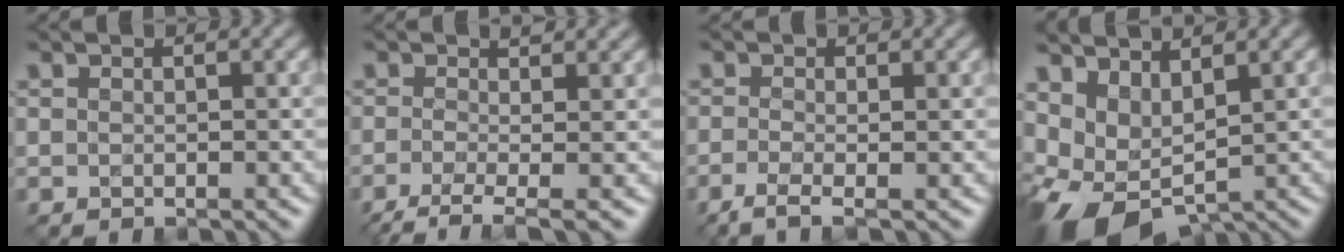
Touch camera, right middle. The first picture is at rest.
{"total": 5.4, "force": [-1.6, 1.7, 4.8], "torque": [-0.071, 0.001, -0.037]}
{"total": 2.2, "force": [-1.0, 0.6, 1.9], "torque": [-0.037, -0.004, -0.033]}
{"total": 6.3, "force": [0.4, 3.7, 5.1], "torque": [-0.111, -0.007, 0.013]}